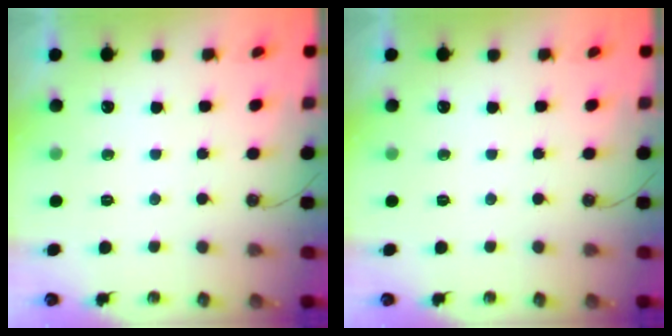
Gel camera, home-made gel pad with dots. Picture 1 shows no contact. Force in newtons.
{"total": 0.0}